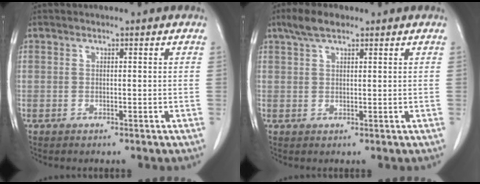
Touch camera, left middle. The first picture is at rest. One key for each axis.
{"total": 3.8, "fx": 2.7, "fy": 1.4, "fz": 2.4, "tx": -0.054, "ty": 0.013, "tz": 0.052}